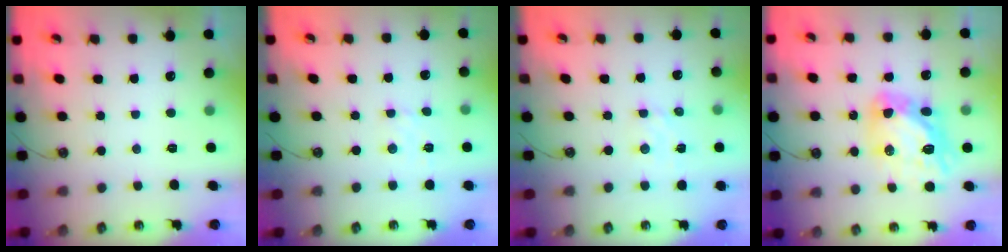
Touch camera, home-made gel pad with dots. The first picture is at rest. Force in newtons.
{"total": 2.1, "press": 2.0, "slide": 0.6}
{"total": 1.8, "press": 1.8, "slide": 0.3}
{"total": 15.2, "press": 15.1, "slide": 1.6}